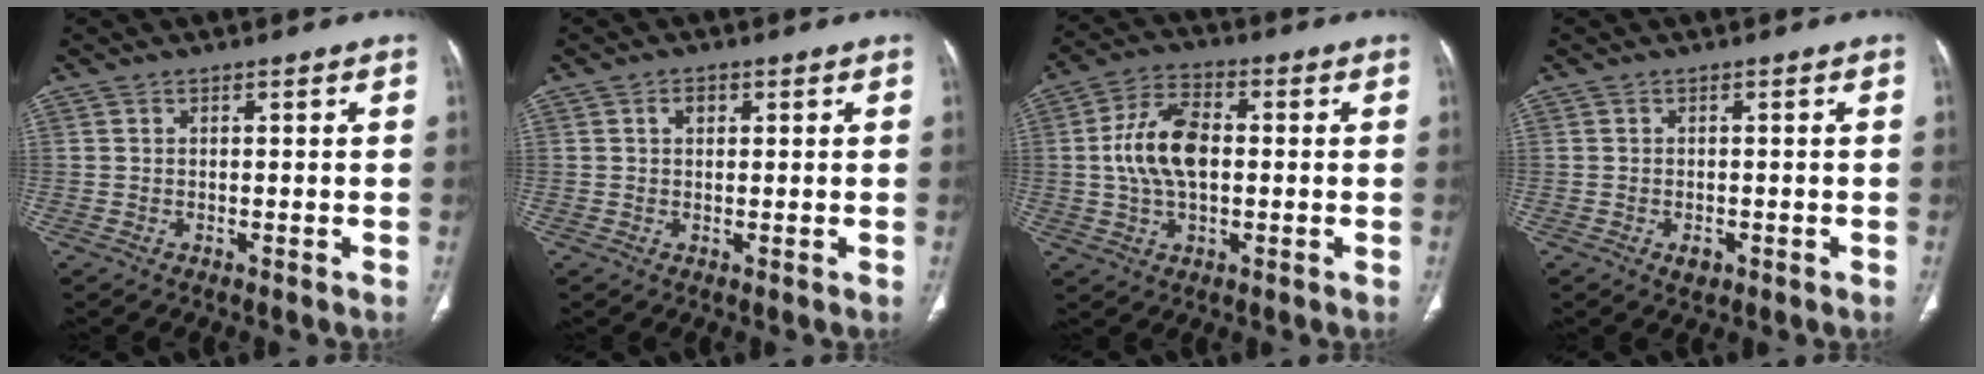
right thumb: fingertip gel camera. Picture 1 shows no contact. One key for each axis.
{"total": 1.9, "fx": 0.7, "fy": 1.4, "fz": 1.2, "tx": -0.015, "ty": 0.003, "tz": 0.010}
{"total": 11.3, "fx": 0.4, "fy": 6.4, "fz": 9.3, "tx": -0.177, "ty": 0.016, "tz": 0.005}
{"total": 1.9, "fx": -0.8, "fy": 1.2, "fz": 1.3, "tx": -0.015, "ty": 0.002, "tz": -0.008}